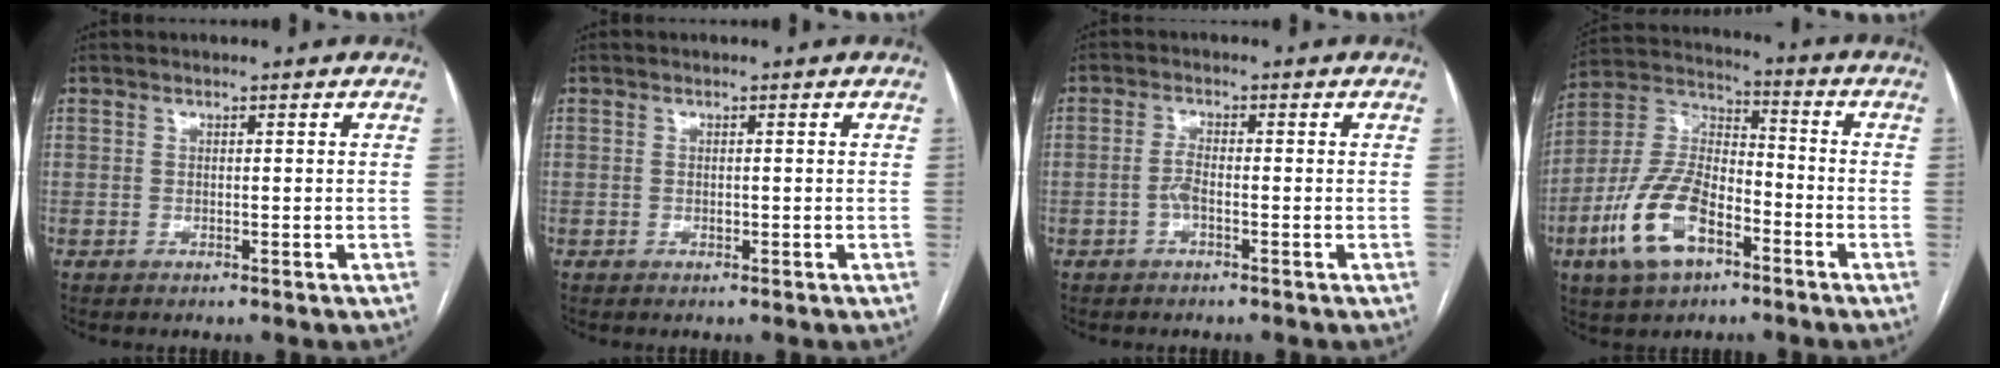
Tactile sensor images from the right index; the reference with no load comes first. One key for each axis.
{"total": 0.5, "fx": -0.1, "fy": 0.2, "fz": 0.4, "tx": -0.011, "ty": 0.000, "tz": -0.002}
{"total": 2.2, "fx": -0.9, "fy": 0.5, "fz": 2.0, "tx": -0.041, "ty": 0.002, "tz": -0.019}
{"total": 14.6, "fx": -6.8, "fy": 6.9, "fz": 10.9, "tx": -0.240, "ty": 0.011, "tz": -0.126}